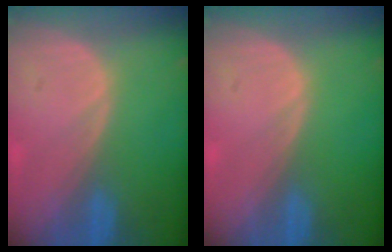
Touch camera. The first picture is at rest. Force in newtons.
{"total": 0.0}